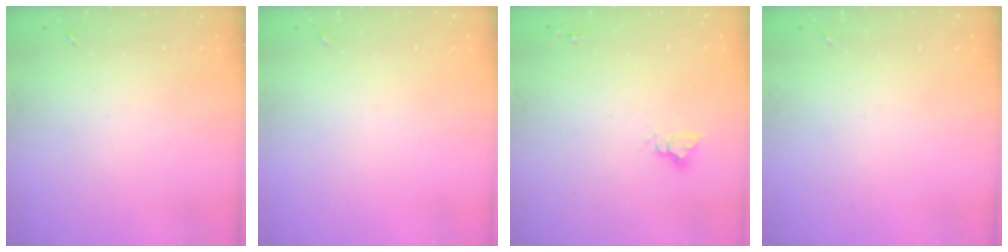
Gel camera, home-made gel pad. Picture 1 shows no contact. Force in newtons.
{"total": 0.0}
{"total": 4.9, "press": 4.9, "slide": 0.3}
{"total": 0.0}